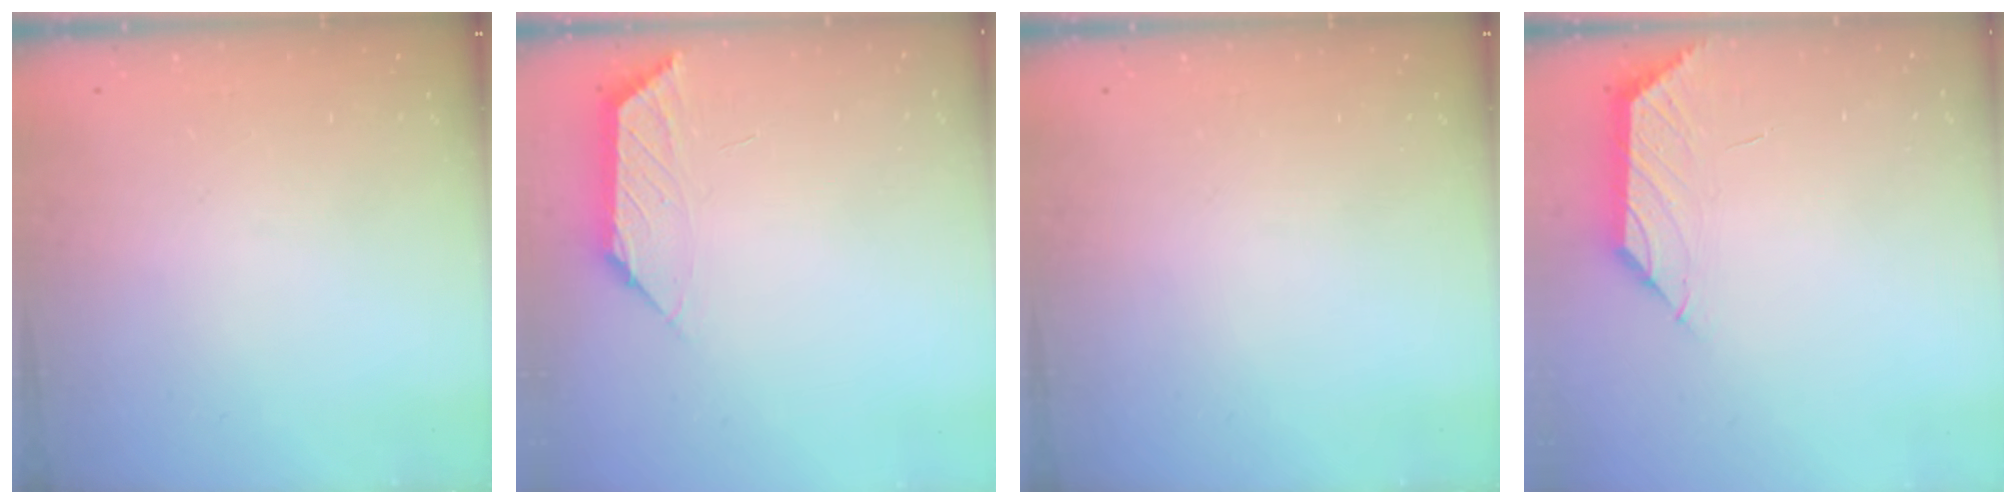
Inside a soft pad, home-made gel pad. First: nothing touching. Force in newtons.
{"total": 1.8, "press": 1.7, "slide": 0.5}
{"total": 0.0}
{"total": 0.9, "press": 0.7, "slide": 0.5}